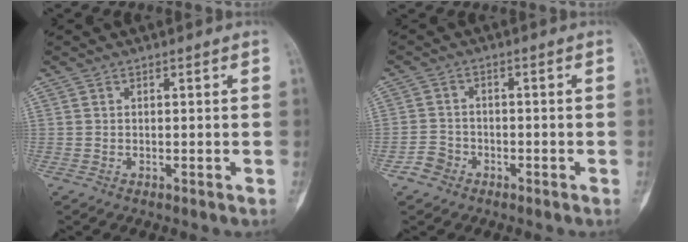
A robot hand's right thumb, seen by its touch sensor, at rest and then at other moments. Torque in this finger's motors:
{"motor_torque": [0.00, -0.33, 0.02, -0.15, 0.00]}